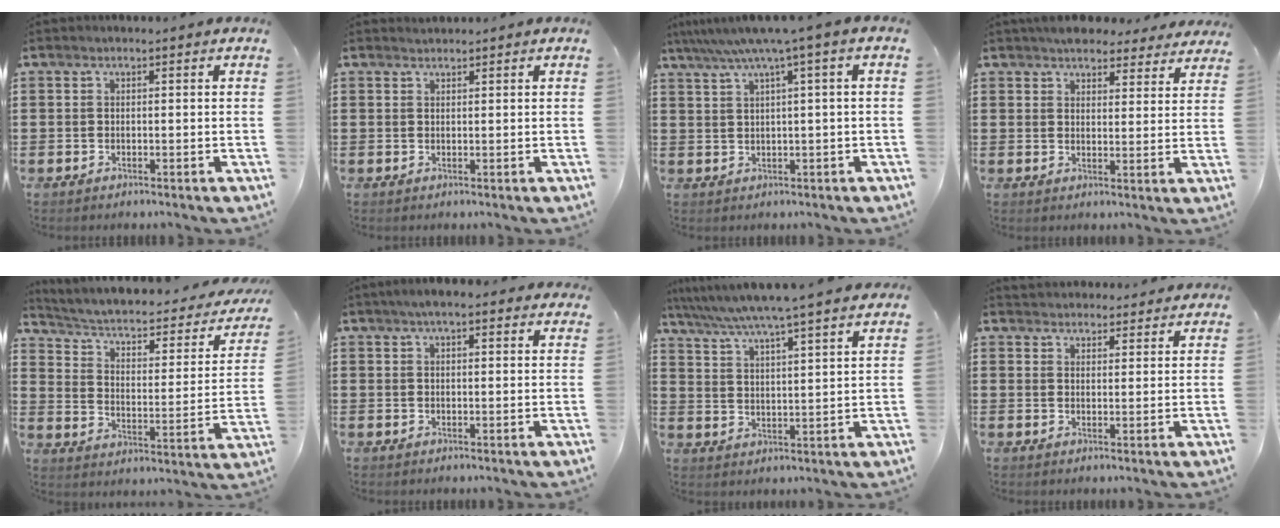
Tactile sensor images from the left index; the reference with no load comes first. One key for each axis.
{"total": 0.9, "fx": 0.9, "fy": 0.1, "fz": 0.0, "tx": -0.001, "ty": 0.000, "tz": 0.018}
{"total": 4.8, "fx": 2.0, "fy": -0.7, "fz": 4.3, "tx": -0.087, "ty": -0.013, "tz": 0.030}
{"total": 4.7, "fx": 4.4, "fy": 1.3, "fz": 0.9, "tx": -0.032, "ty": -0.009, "tz": 0.084}
{"total": 4.1, "fx": 2.4, "fy": 1.6, "fz": 2.8, "tx": -0.068, "ty": -0.022, "tz": 0.032}
{"total": 3.9, "fx": 2.9, "fy": 1.0, "fz": 2.4, "tx": -0.052, "ty": 0.008, "tz": 0.053}
{"total": 6.1, "fx": 5.5, "fy": -1.1, "fz": 2.4, "tx": -0.069, "ty": -0.040, "tz": 0.089}
{"total": 3.0, "fx": 2.9, "fy": 0.5, "fz": -0.2, "tx": -0.005, "ty": -0.008, "tz": 0.056}